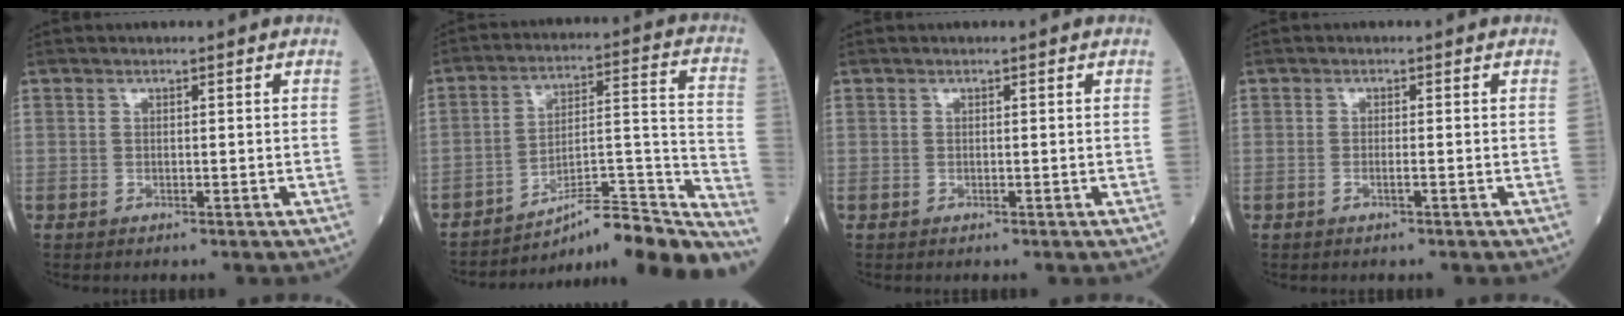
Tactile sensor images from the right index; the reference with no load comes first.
{"total": 21.2, "force": [-19.2, 0.7, 9.0], "torque": [-0.074, 0.036, -0.281]}
{"total": 0.0}
{"total": 0.9, "force": [-0.4, 0.0, 0.8], "torque": [-0.020, -0.001, -0.006]}